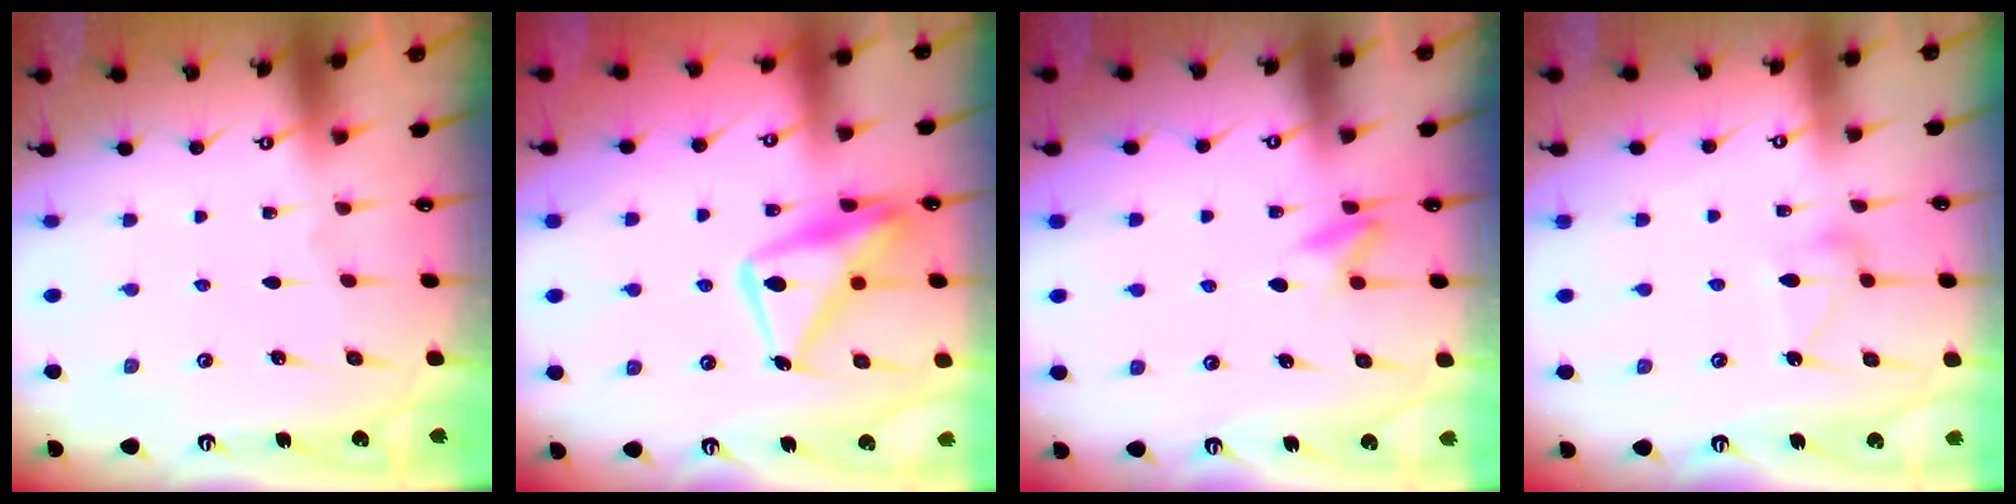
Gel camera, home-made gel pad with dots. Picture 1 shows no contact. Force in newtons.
{"total": 15.4, "press": 15.3, "slide": 1.6}
{"total": 7.2, "press": 6.9, "slide": 2.0}
{"total": 8.7, "press": 8.7, "slide": 0.4}